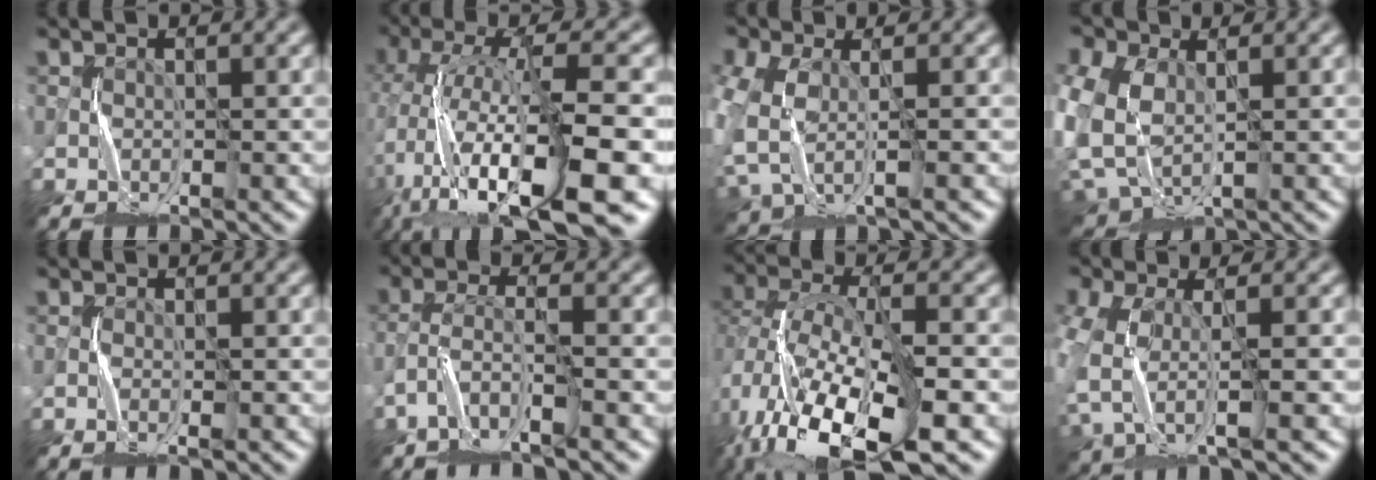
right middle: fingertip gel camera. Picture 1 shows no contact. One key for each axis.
{"total": 14.8, "fx": -5.1, "fy": 4.3, "fz": 13.2, "tx": -0.252, "ty": 0.004, "tz": -0.074}
{"total": 5.6, "fx": -0.9, "fy": 3.6, "fz": 4.2, "tx": -0.124, "ty": -0.024, "tz": -0.016}
{"total": 9.1, "fx": 0.4, "fy": 6.5, "fz": 6.4, "tx": -0.180, "ty": -0.015, "tz": 0.015}
{"total": 1.0, "fx": -0.5, "fy": 0.1, "fz": 0.8, "tx": -0.019, "ty": 0.002, "tz": -0.009}
{"total": 3.0, "fx": -2.2, "fy": 0.5, "fz": 2.0, "tx": -0.050, "ty": 0.004, "tz": -0.051}
{"total": 13.2, "fx": -6.0, "fy": 6.1, "fz": 10.0, "tx": -0.206, "ty": -0.016, "tz": -0.096}
{"total": 5.0, "fx": -1.1, "fy": 2.6, "fz": 4.1, "tx": -0.114, "ty": -0.023, "tz": -0.024}